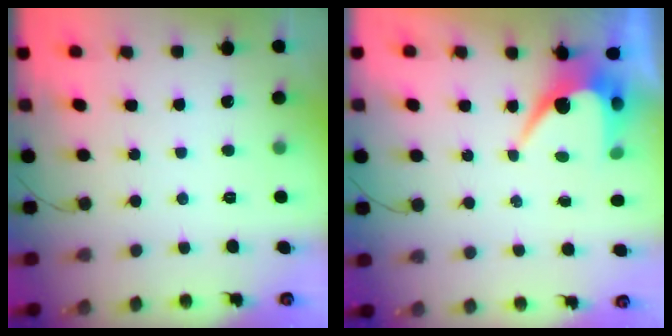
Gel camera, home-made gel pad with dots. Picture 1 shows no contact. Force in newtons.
{"total": 7.1, "press": 7.1, "slide": 0.3}